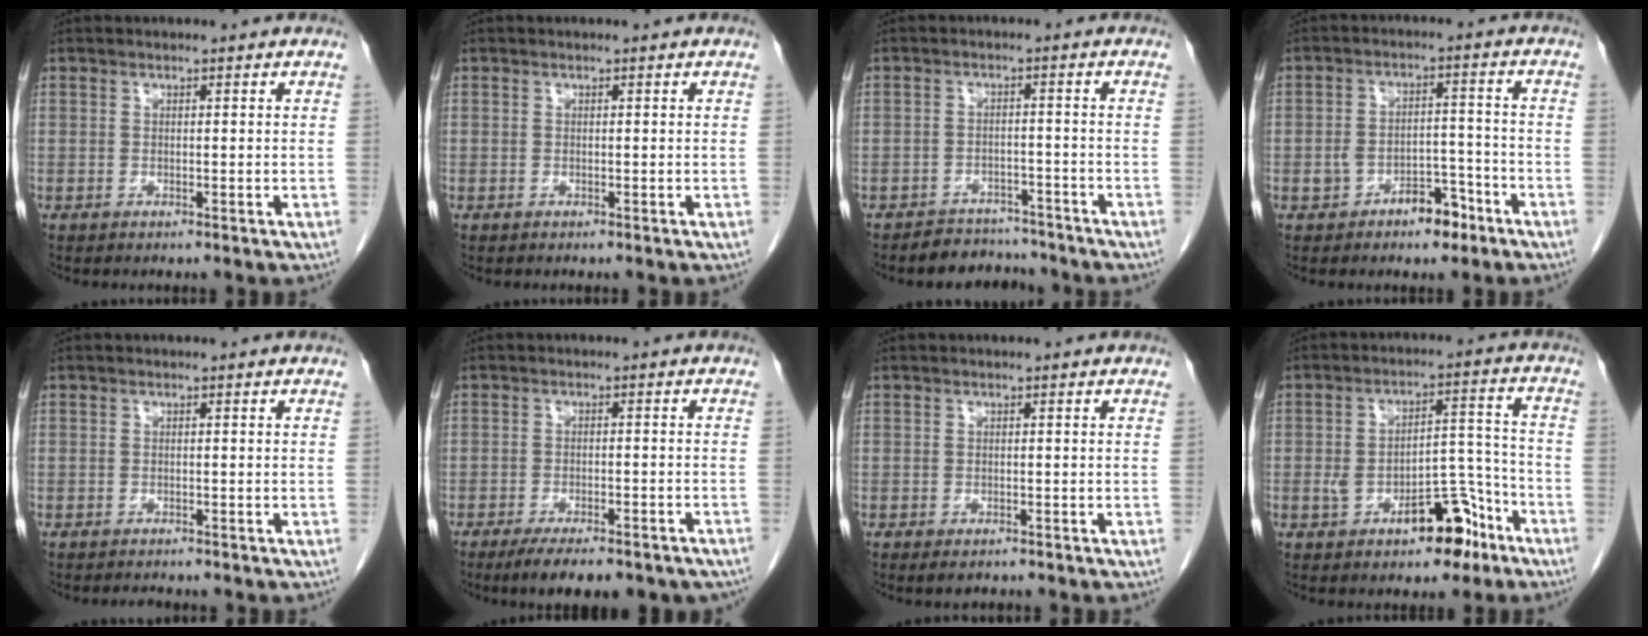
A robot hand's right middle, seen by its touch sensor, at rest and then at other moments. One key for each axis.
{"total": 0.0}
{"total": 5.1, "fx": -4.6, "fy": 1.9, "fz": -0.5, "tx": 0.018, "ty": 0.012, "tz": -0.071}
{"total": 5.8, "fx": -3.5, "fy": 3.1, "fz": 3.4, "tx": -0.056, "ty": 0.028, "tz": -0.051}
{"total": 1.1, "fx": -1.1, "fy": 0.3, "fz": 0.2, "tx": -0.006, "ty": -0.003, "tz": -0.014}
{"total": 11.5, "fx": -9.1, "fy": 3.1, "fz": 6.3, "tx": -0.074, "ty": -0.003, "tz": -0.118}
{"total": 1.5, "fx": -1.1, "fy": 0.6, "fz": 0.7, "tx": -0.009, "ty": -0.001, "tz": -0.011}
{"total": 10.0, "fx": -5.0, "fy": 4.4, "fz": 7.4, "tx": -0.113, "ty": 0.031, "tz": -0.068}